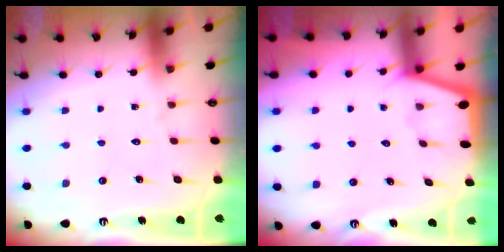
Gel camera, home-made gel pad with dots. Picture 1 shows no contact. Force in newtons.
{"total": 1.1, "press": 1.0, "slide": 0.2}